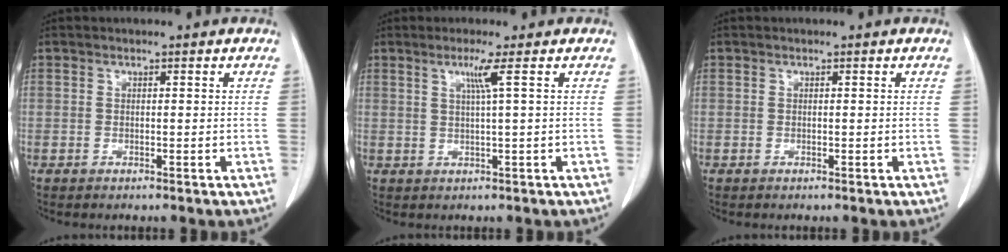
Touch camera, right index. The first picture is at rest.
{"total": 2.9, "force": [1.1, -1.0, 2.4], "torque": [-0.052, -0.004, 0.026]}
{"total": 0.0}